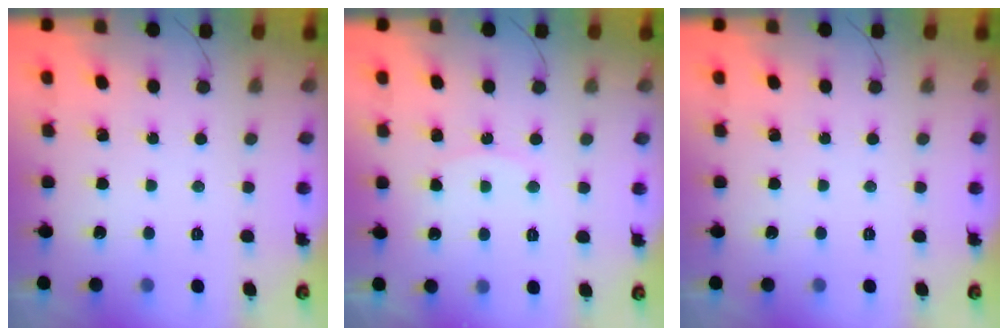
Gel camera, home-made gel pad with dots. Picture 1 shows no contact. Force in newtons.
{"total": 5.1, "press": 5.1, "slide": 0.4}
{"total": 0.0}